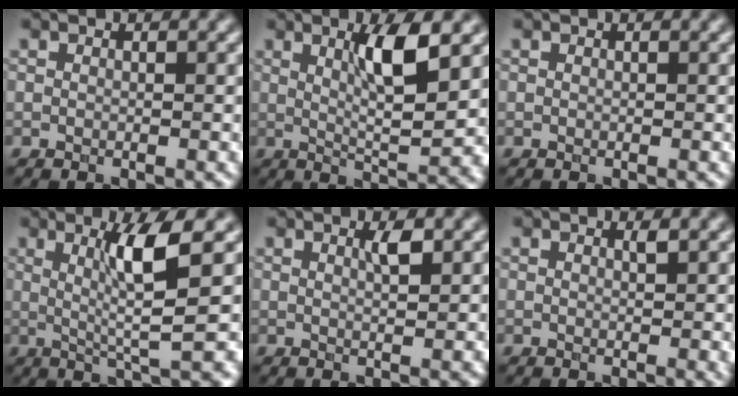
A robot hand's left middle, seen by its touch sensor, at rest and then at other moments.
{"total": 6.5, "force": [1.9, 1.2, 6.1], "torque": [-0.098, -0.008, 0.036]}
{"total": 0.0}
{"total": 6.1, "force": [1.5, 0.7, 5.9], "torque": [-0.099, -0.005, 0.029]}
{"total": 1.8, "force": [0.8, 0.3, 1.6], "torque": [-0.026, -0.001, 0.010]}
{"total": 1.3, "force": [0.5, 0.2, 1.1], "torque": [-0.015, -0.003, 0.007]}